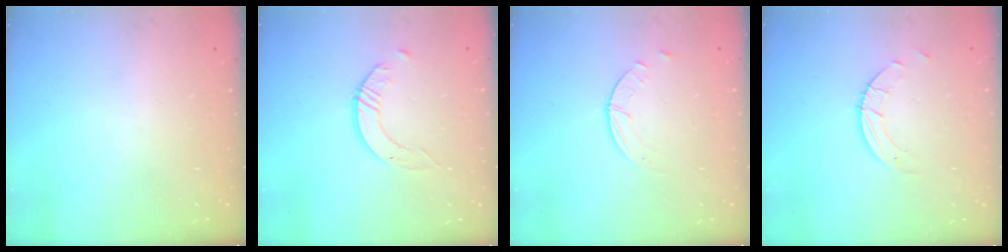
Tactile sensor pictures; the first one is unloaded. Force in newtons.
{"total": 1.6, "press": 1.6, "slide": 0.2}
{"total": 0.9, "press": 0.9, "slide": 0.1}
{"total": 2.5, "press": 2.5, "slide": 0.2}